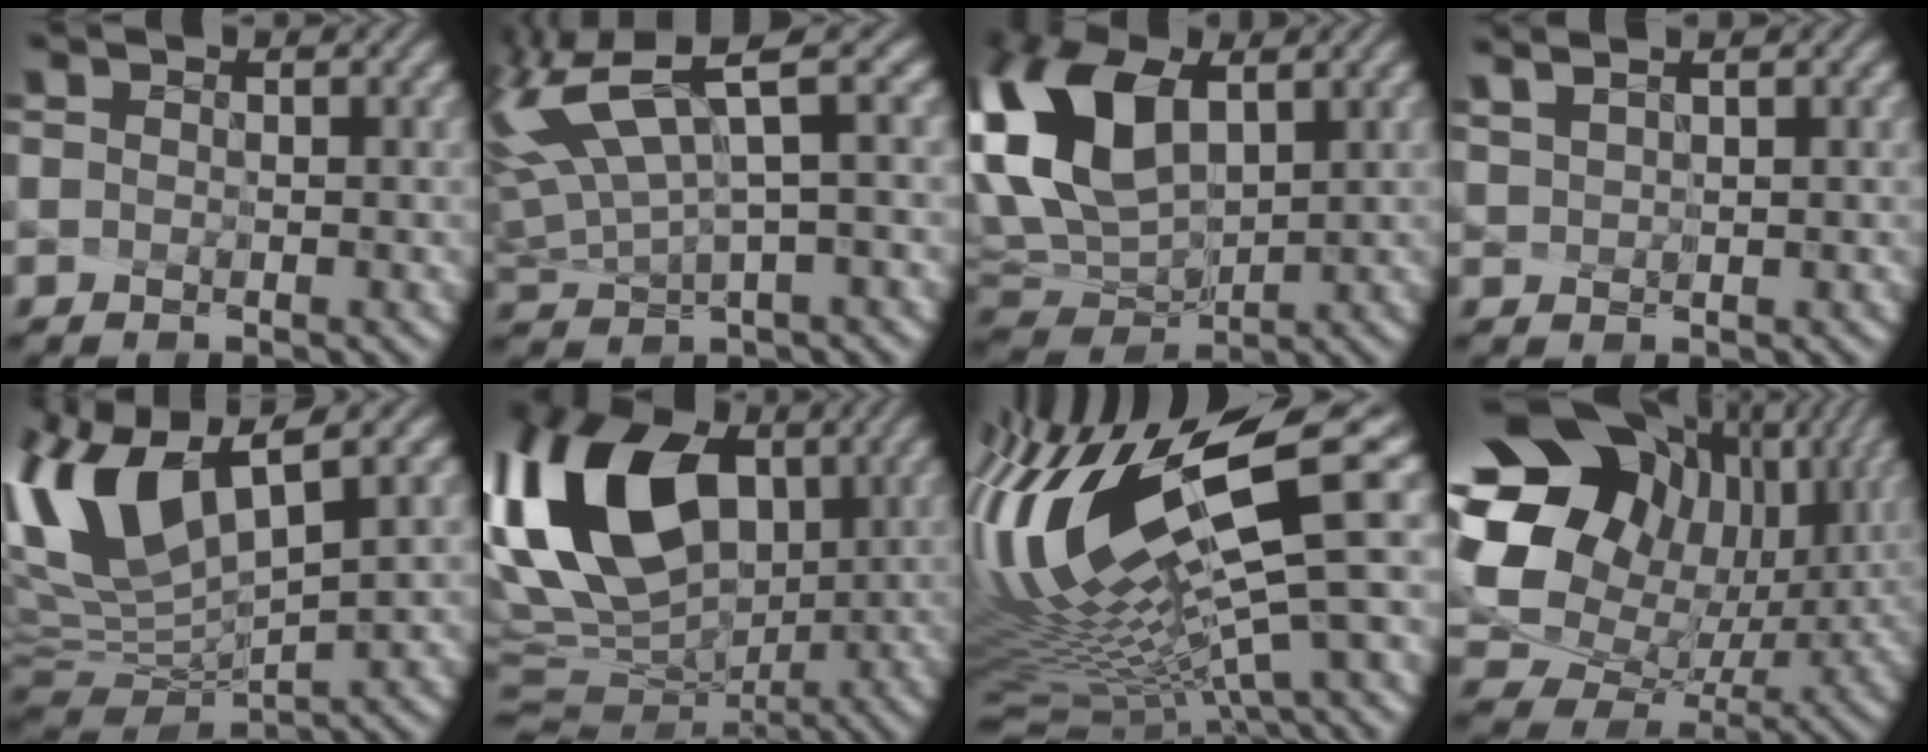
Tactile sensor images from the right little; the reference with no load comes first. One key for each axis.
{"total": 6.7, "fx": 2.9, "fy": 0.7, "fz": 6.0, "tx": -0.161, "ty": -0.003, "tz": 0.089}
{"total": 10.7, "fx": 2.5, "fy": 6.4, "fz": 8.2, "tx": -0.227, "ty": -0.008, "tz": 0.076}
{"total": 1.2, "fx": 0.9, "fy": -0.6, "fz": -0.5, "tx": -0.018, "ty": -0.015, "tz": 0.048}
{"total": 8.8, "fx": 3.8, "fy": 2.8, "fz": 7.4, "tx": -0.188, "ty": -0.009, "tz": 0.105}
{"total": 14.3, "fx": 2.0, "fy": 9.5, "fz": 10.5, "tx": -0.235, "ty": -0.011, "tz": 0.067}
{"total": 14.9, "fx": 0.9, "fy": 3.0, "fz": 14.6, "tx": -0.302, "ty": -0.019, "tz": 0.066}
{"total": 16.5, "fx": 5.1, "fy": 12.9, "fz": 8.9, "tx": -0.227, "ty": 0.000, "tz": 0.135}